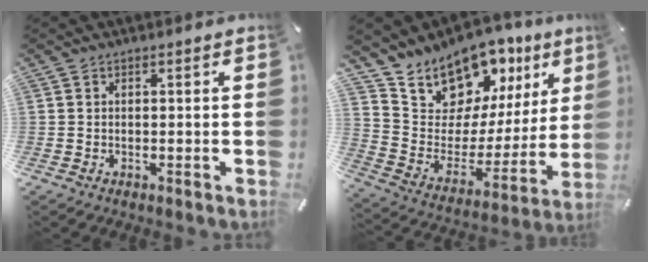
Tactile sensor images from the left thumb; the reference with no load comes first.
{"total": 13.8, "force": [12.3, 6.2, -0.6], "torque": [0.002, -0.138, 0.222]}